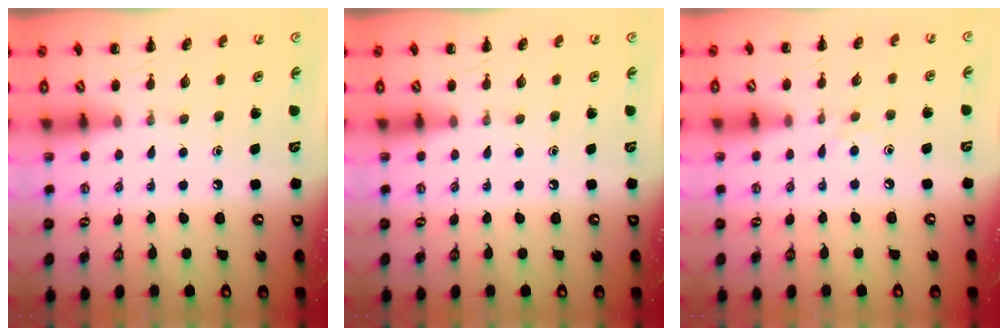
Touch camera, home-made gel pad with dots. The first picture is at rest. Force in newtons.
{"total": 0.0}
{"total": 4.1, "press": 3.8, "slide": 1.5}